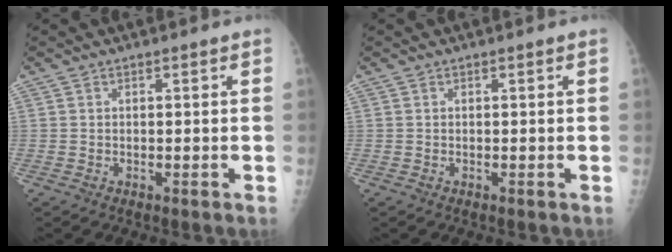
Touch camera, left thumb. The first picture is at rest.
{"total": 0.0}